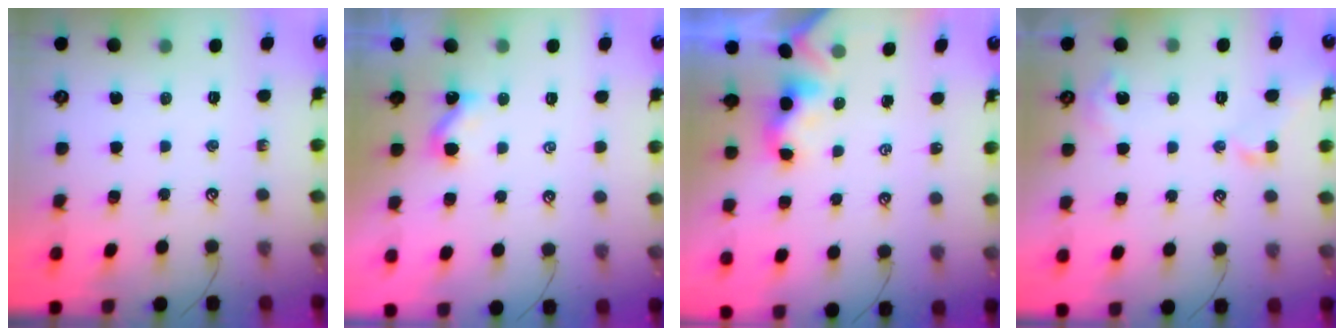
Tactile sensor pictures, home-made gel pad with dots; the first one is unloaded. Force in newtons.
{"total": 2.5, "press": 2.5, "slide": 0.3}
{"total": 0.0}
{"total": 3.2, "press": 3.2, "slide": 0.7}